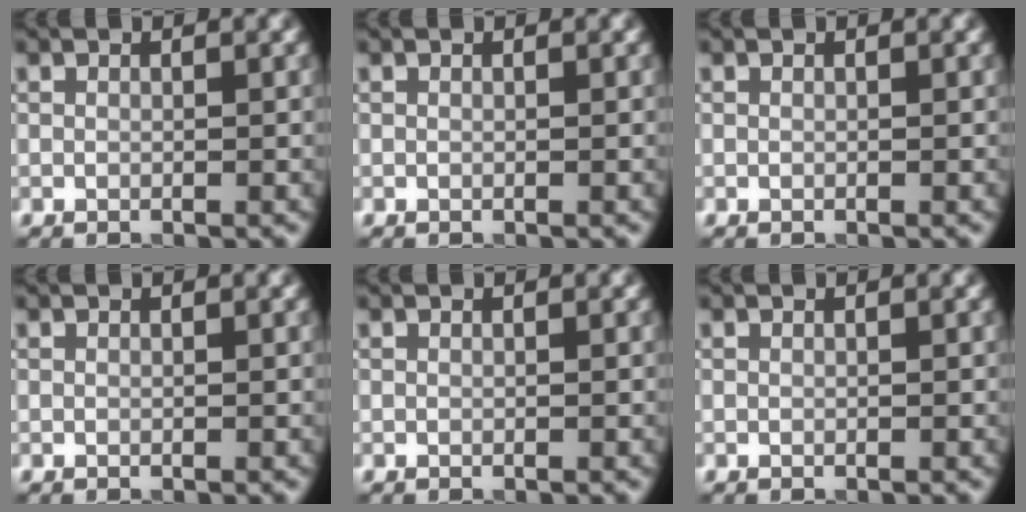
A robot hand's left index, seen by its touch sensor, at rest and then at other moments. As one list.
[{"total": 0.0}, {"total": 0.0}, {"total": 0.0}, {"total": 0.0}, {"total": 0.0}]